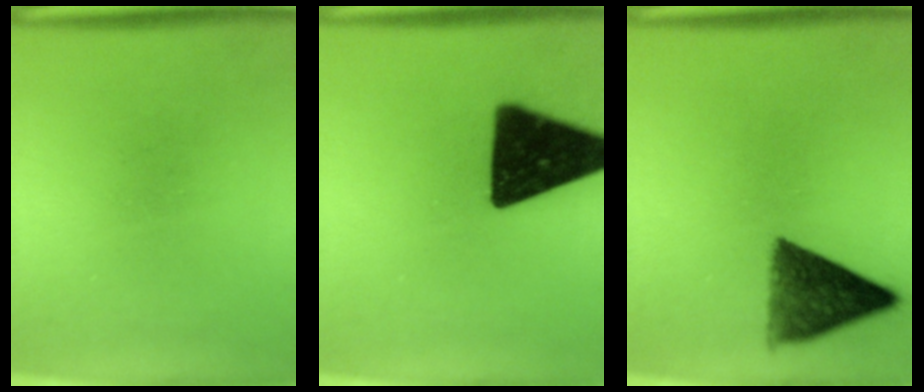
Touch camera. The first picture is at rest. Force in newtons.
{"total": 19.5}
{"total": 9.2}